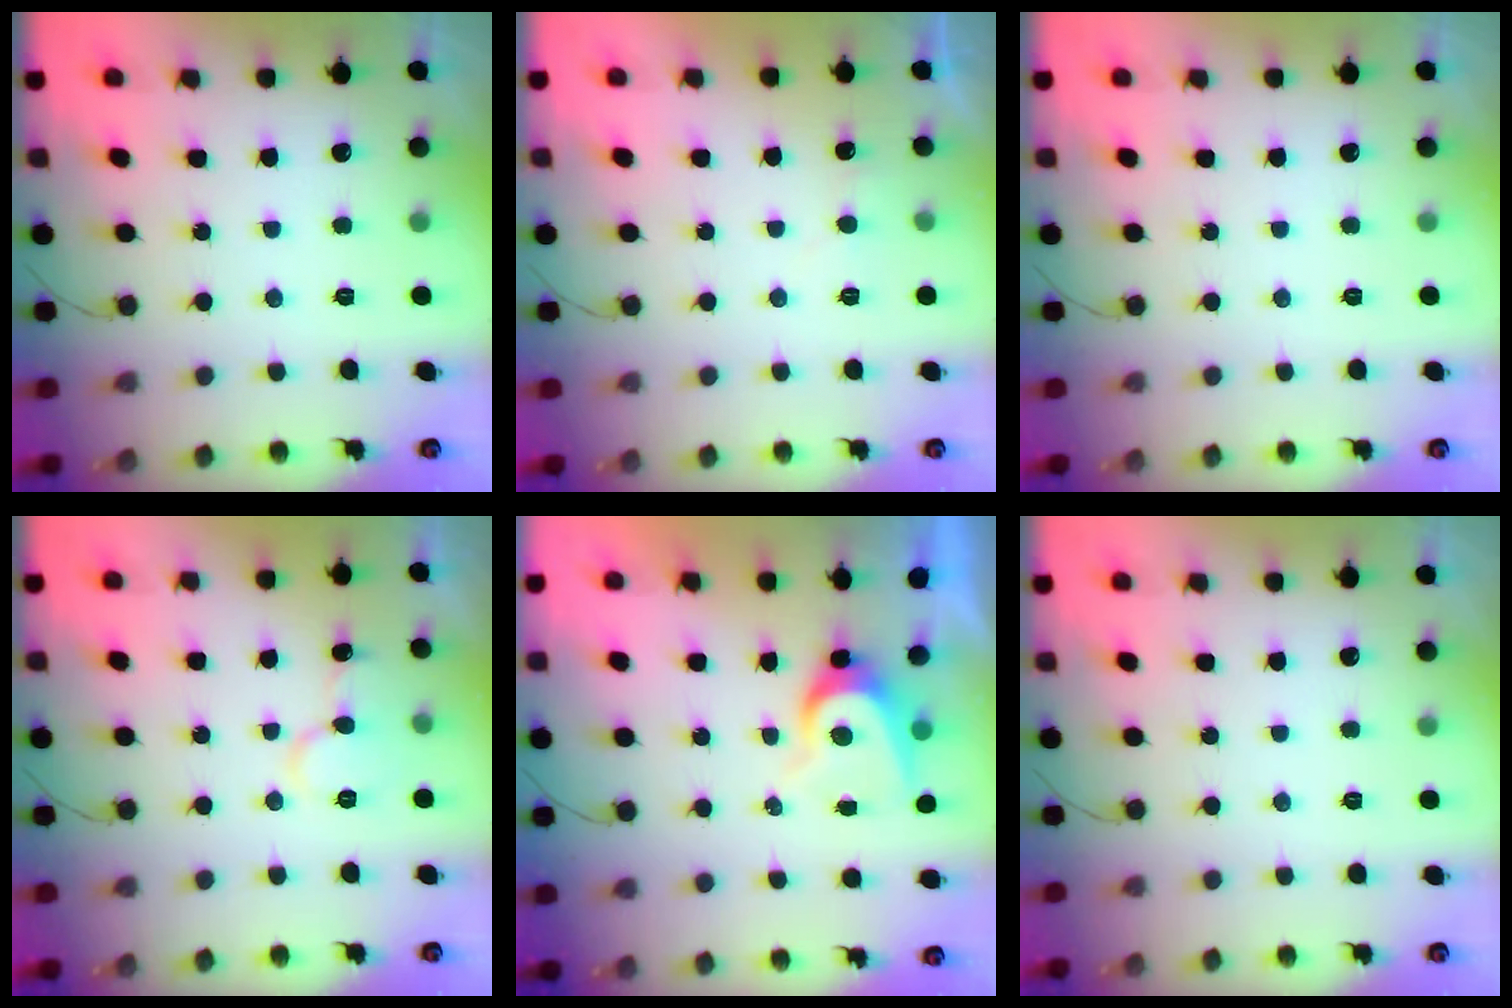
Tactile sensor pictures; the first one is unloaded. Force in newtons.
{"total": 5.1, "press": 5.1, "slide": 0.4}
{"total": 0.0}
{"total": 7.9, "press": 7.9, "slide": 0.8}
{"total": 6.6, "press": 6.6, "slide": 0.5}
{"total": 0.0}